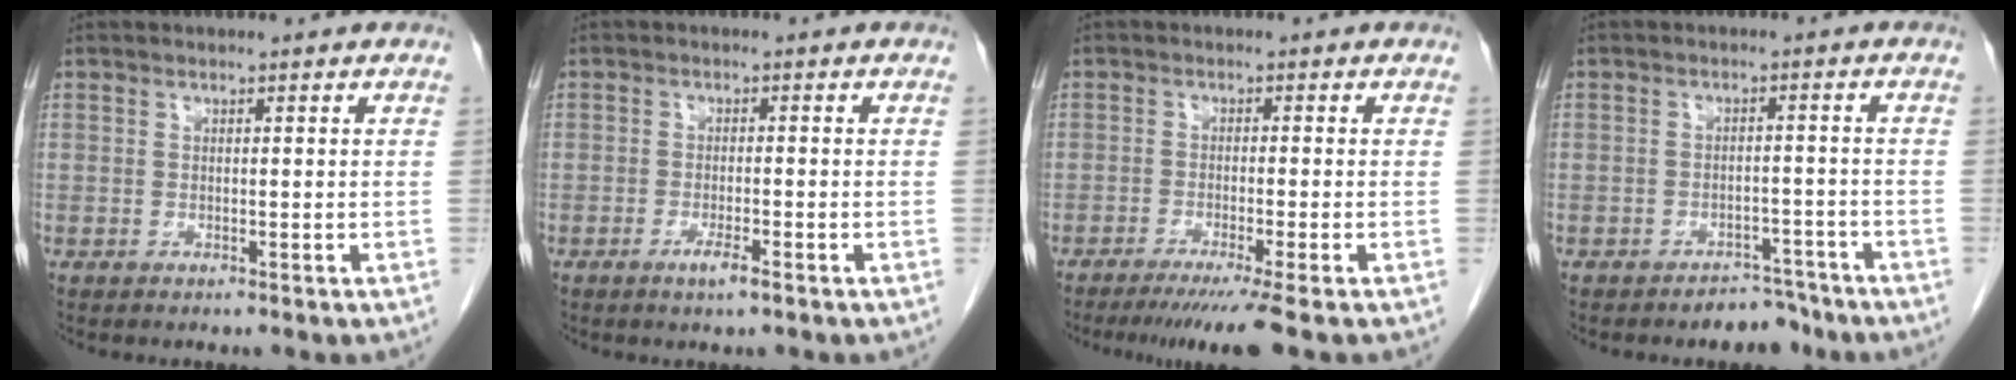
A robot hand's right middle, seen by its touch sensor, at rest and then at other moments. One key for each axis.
{"total": 2.5, "fx": -1.5, "fy": 0.2, "fz": 2.0, "tx": -0.034, "ty": -0.002, "tz": -0.025}
{"total": 7.5, "fx": -5.6, "fy": -1.3, "fz": 4.8, "tx": -0.065, "ty": -0.024, "tz": -0.088}
{"total": 3.8, "fx": -3.3, "fy": 1.7, "fz": 0.8, "tx": -0.009, "ty": 0.007, "tz": -0.045}